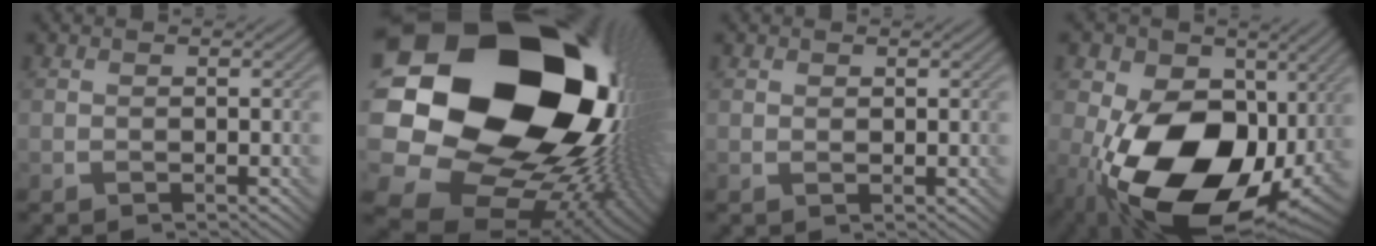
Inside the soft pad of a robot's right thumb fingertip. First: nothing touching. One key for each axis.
{"total": 24.4, "fx": 4.9, "fy": 19.3, "fz": 14.1, "tx": -0.329, "ty": -0.028, "tz": 0.105}
{"total": 0.6, "fx": 0.4, "fy": 0.3, "fz": 0.2, "tx": -0.003, "ty": -0.002, "tz": 0.009}
{"total": 19.2, "fx": -2.2, "fy": 13.0, "fz": 13.9, "tx": -0.249, "ty": -0.033, "tz": -0.038}